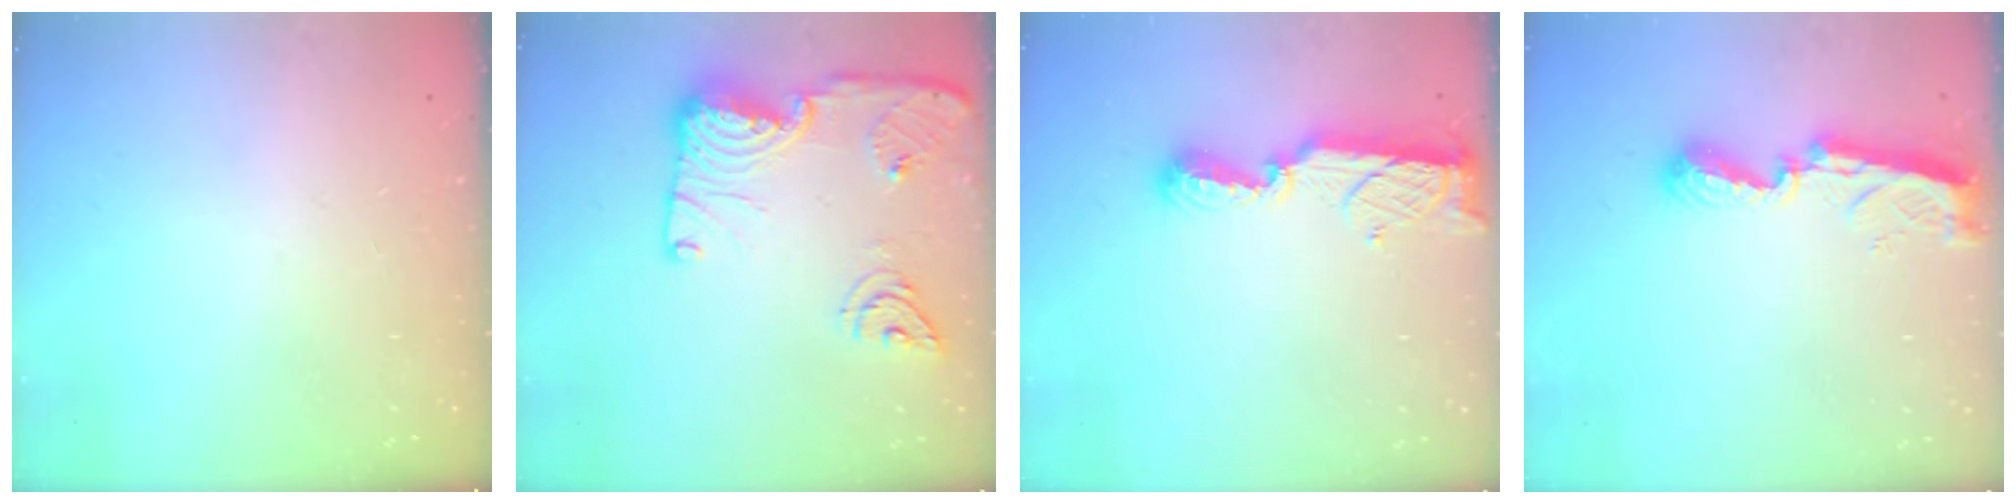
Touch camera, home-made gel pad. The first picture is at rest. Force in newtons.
{"total": 18.3, "press": 18.2, "slide": 2.0}
{"total": 8.4, "press": 8.4, "slide": 0.5}
{"total": 9.0, "press": 9.0, "slide": 0.5}